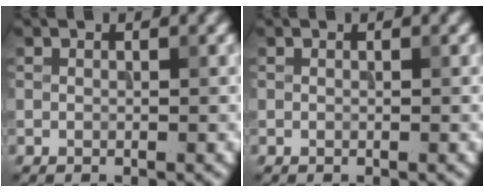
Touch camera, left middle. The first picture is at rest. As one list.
[{"total": 0.0}]